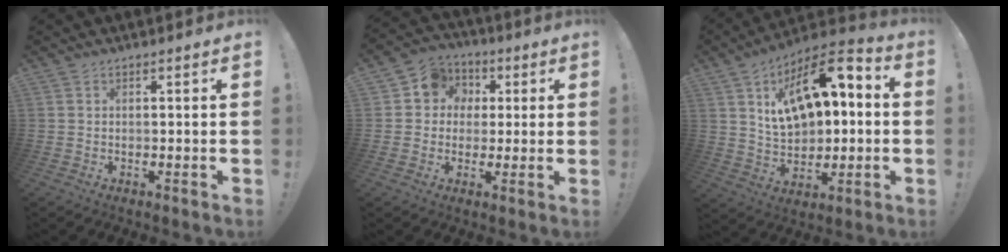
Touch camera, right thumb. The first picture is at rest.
{"total": 9.3, "force": [1.1, 8.8, 3.0], "torque": [-0.040, 0.012, 0.028]}
{"total": 16.8, "force": [5.7, 9.9, 12.3], "torque": [-0.185, -0.023, 0.101]}